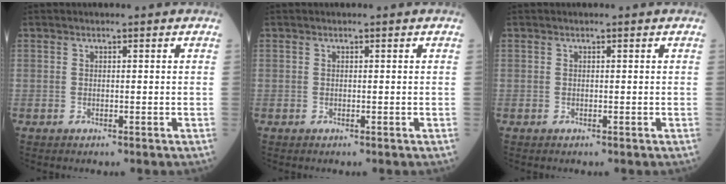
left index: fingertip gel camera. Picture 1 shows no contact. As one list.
[{"total": 0.0}, {"total": 0.0}]